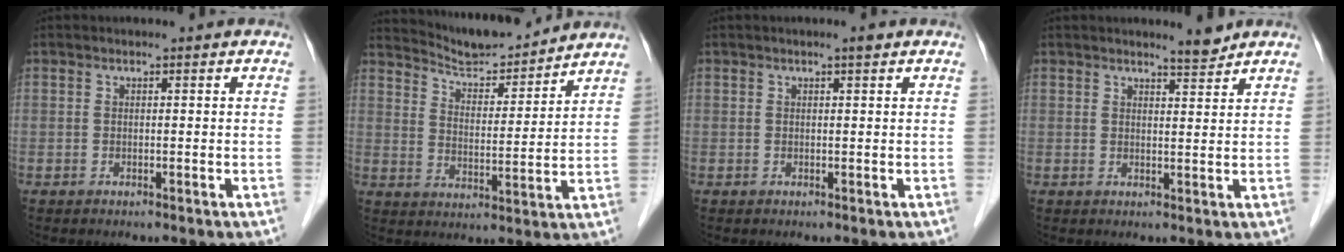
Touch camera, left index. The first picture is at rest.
{"total": 11.1, "force": [10.8, 0.8, 2.4], "torque": [-0.047, 0.003, 0.176]}
{"total": 1.2, "force": [0.8, 0.0, 0.8], "torque": [-0.014, 0.001, 0.012]}
{"total": 2.3, "force": [2.3, -0.1, 0.5], "torque": [-0.010, -0.010, 0.037]}